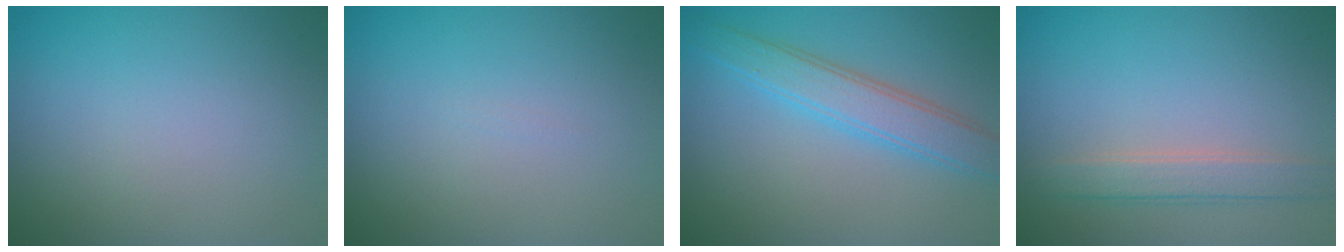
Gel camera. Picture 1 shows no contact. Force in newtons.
{"total": 0.0}
{"total": 4.1, "press": 4.1, "slide": 0.1}
{"total": 2.6, "press": 2.6, "slide": 0.2}